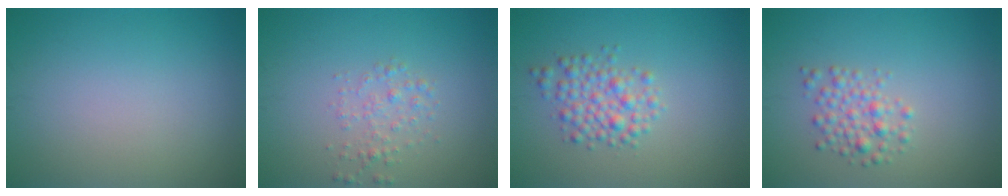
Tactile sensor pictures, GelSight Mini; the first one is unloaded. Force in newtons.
{"total": 1.7, "press": 1.7, "slide": 0.1}
{"total": 3.0, "press": 3.0, "slide": 0.1}
{"total": 2.3, "press": 2.3, "slide": 0.1}